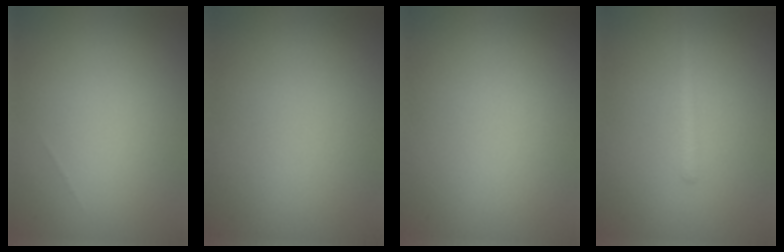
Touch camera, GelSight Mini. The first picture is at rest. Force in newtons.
{"total": 0.0}
{"total": 0.0}
{"total": 1.2, "press": 1.2, "slide": 0.0}